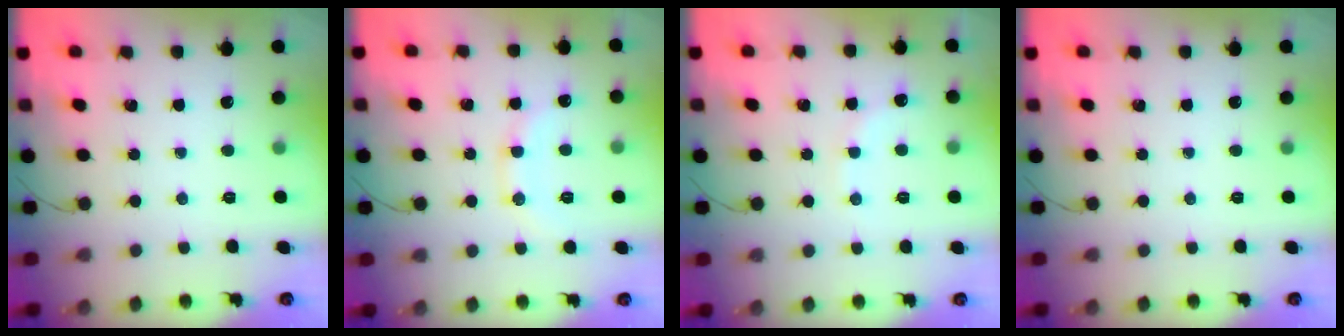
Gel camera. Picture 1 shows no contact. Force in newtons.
{"total": 9.8, "press": 9.7, "slide": 1.2}
{"total": 5.8, "press": 5.6, "slide": 1.3}
{"total": 0.0}